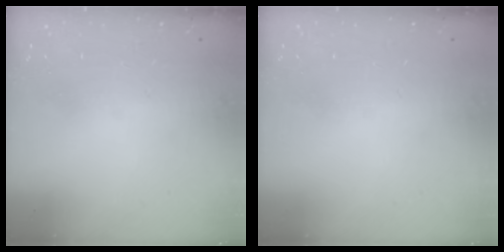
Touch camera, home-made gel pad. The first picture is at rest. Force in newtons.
{"total": 0.0}